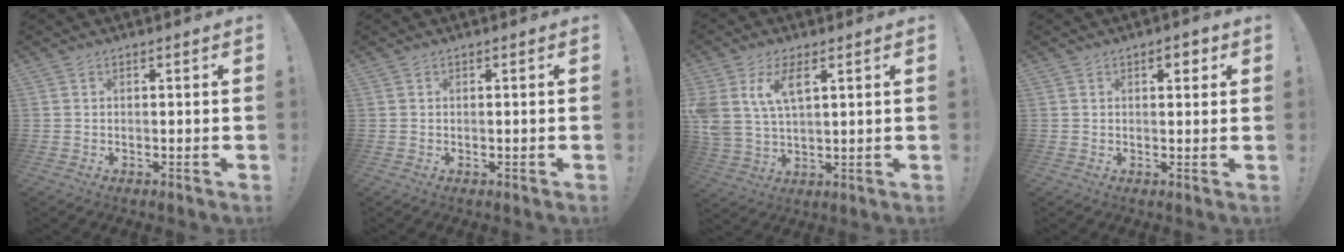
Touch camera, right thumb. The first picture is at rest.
{"total": 0.0}
{"total": 8.9, "force": [4.3, 3.9, 6.7], "torque": [-0.144, -0.012, 0.079]}
{"total": 2.8, "force": [1.2, 1.3, 2.1], "torque": [-0.021, -0.005, 0.016]}